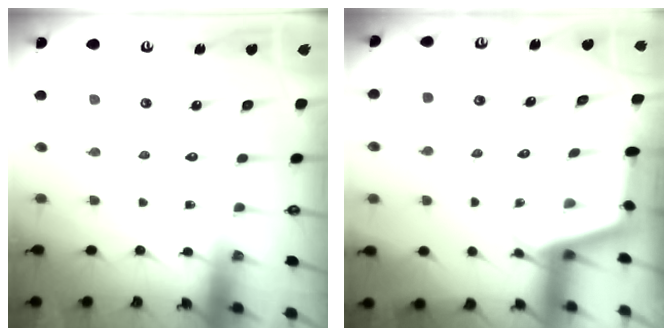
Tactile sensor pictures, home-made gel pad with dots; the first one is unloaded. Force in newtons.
{"total": 2.5, "press": 2.5, "slide": 0.3}